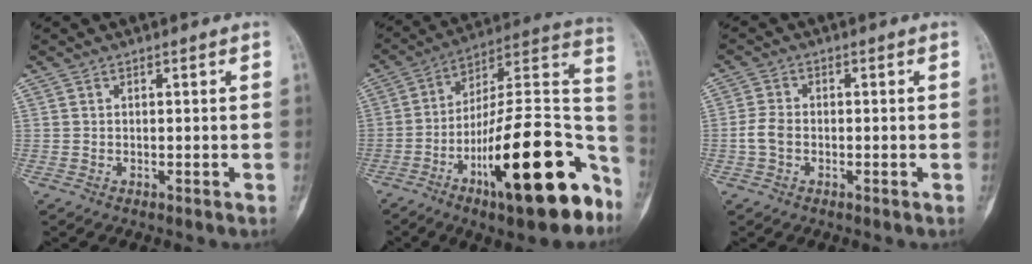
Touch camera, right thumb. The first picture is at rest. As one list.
[{"total": 27.2, "force": [-11.9, 8.2, 23.0], "torque": [-0.296, 0.065, -0.183]}, {"total": 3.4, "force": [-0.9, 2.4, 2.3], "torque": [-0.053, 0.010, -0.021]}]